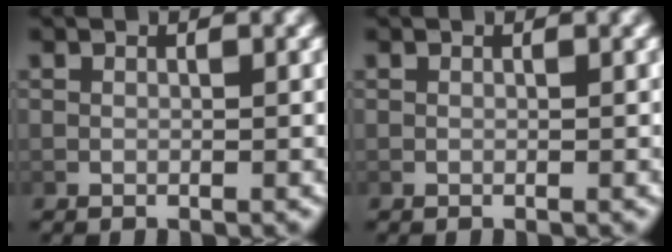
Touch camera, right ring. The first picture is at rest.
{"total": 0.0}